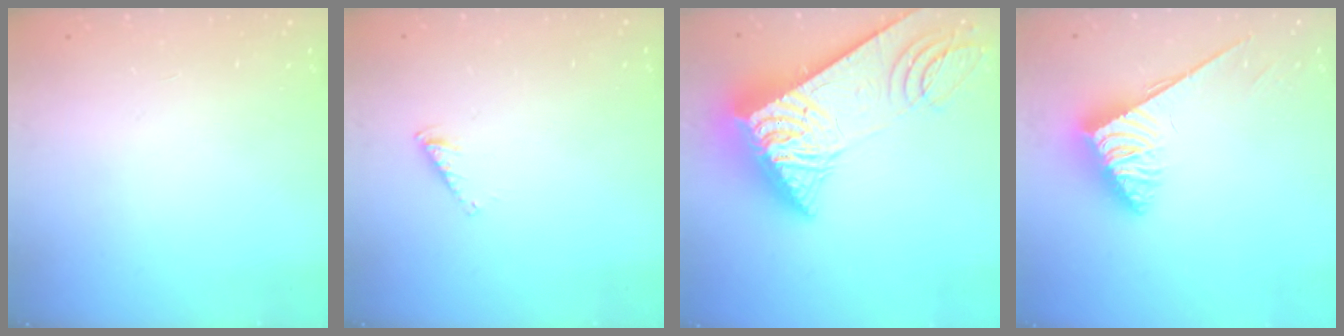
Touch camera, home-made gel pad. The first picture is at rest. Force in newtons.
{"total": 3.3, "press": 3.2, "slide": 0.5}
{"total": 16.6, "press": 16.6, "slide": 1.7}
{"total": 3.8, "press": 3.7, "slide": 0.6}